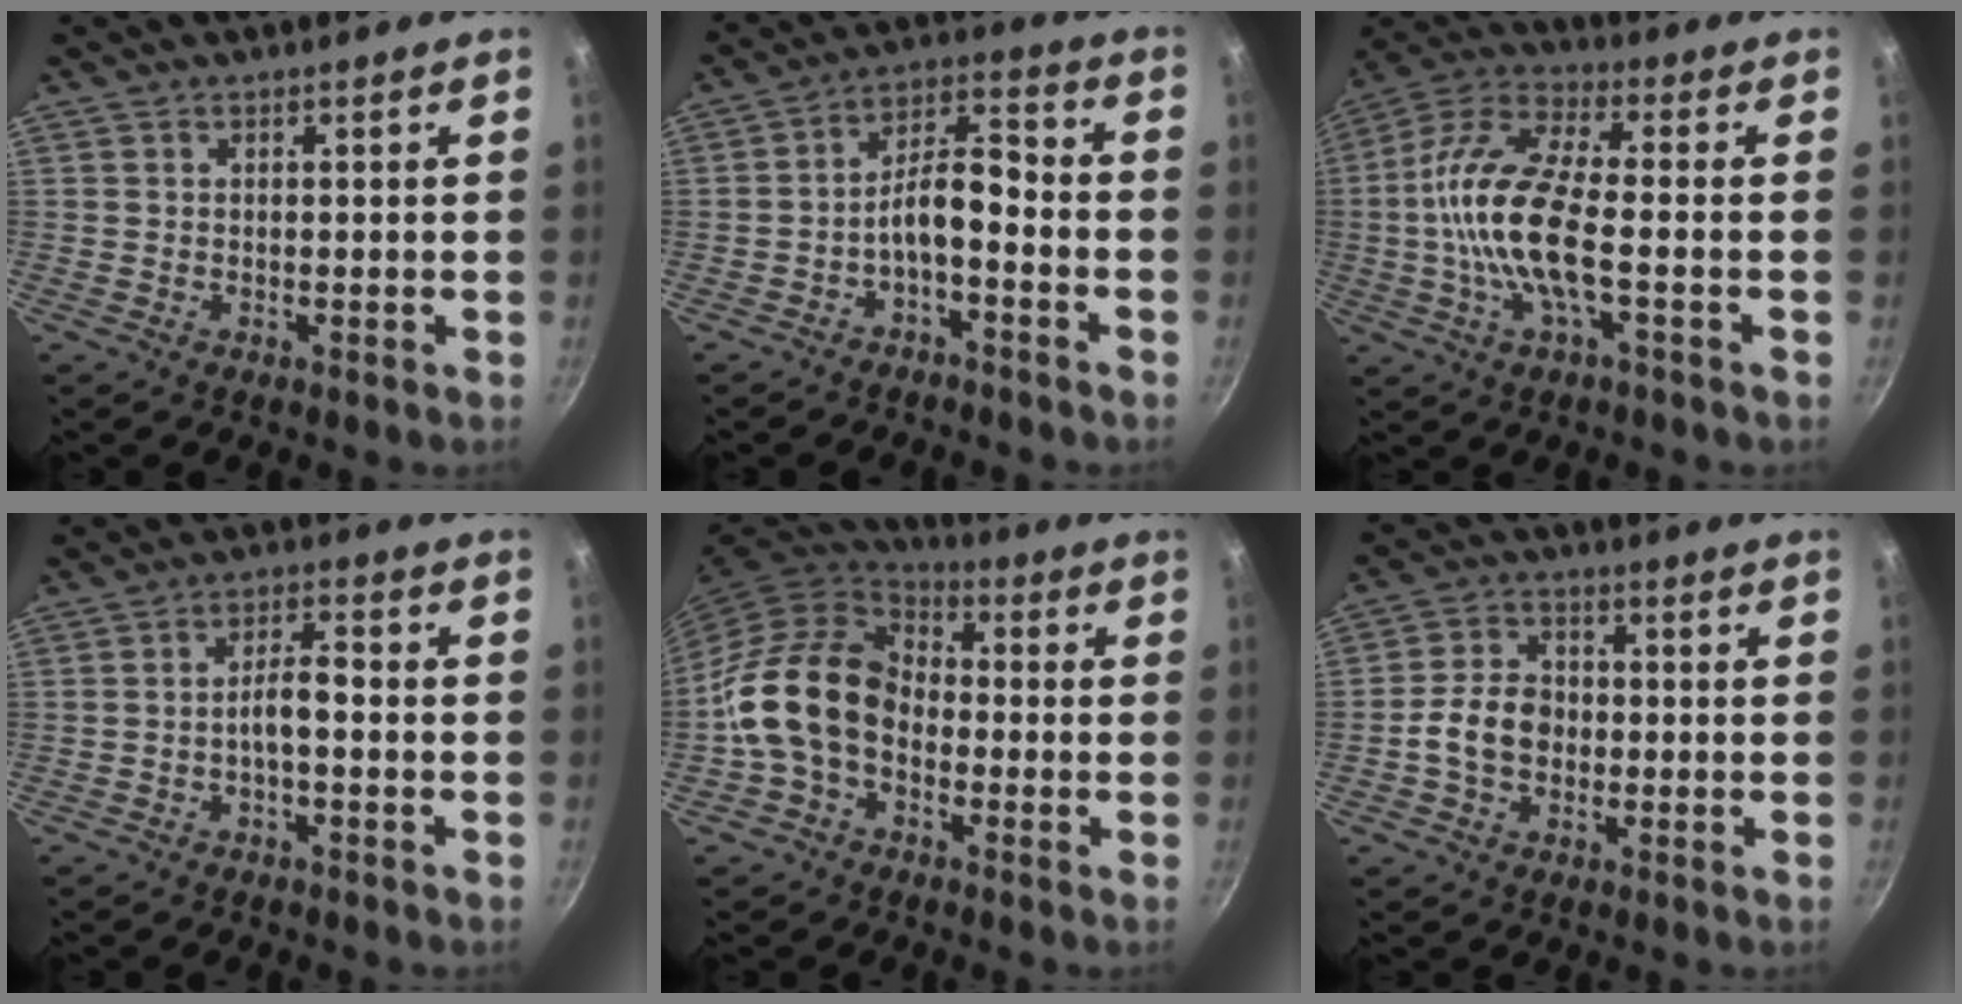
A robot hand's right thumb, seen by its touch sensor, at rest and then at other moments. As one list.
[{"total": 7.9, "force": [-3.6, 3.2, 6.2], "torque": [-0.109, 0.057, -0.064]}, {"total": 15.5, "force": [-2.2, 5.3, 14.4], "torque": [-0.288, 0.033, -0.060]}, {"total": 4.3, "force": [-1.6, 1.4, 3.7], "torque": [-0.065, 0.030, -0.030]}, {"total": 15.2, "force": [-2.9, 11.1, 10.0], "torque": [-0.152, 0.038, -0.073]}, {"total": 7.9, "force": [-1.5, 6.0, 4.9], "torque": [-0.070, 0.025, -0.036]}]